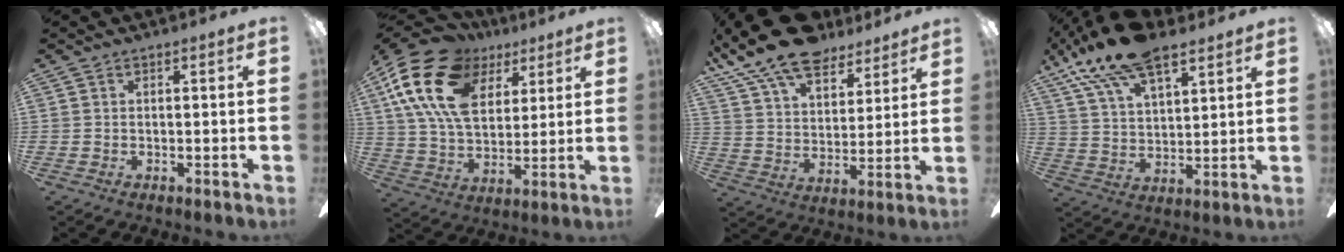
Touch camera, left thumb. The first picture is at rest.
{"total": 21.9, "force": [10.0, 14.2, 13.4], "torque": [-0.276, -0.028, 0.177]}
{"total": 16.4, "force": [12.6, 7.1, 7.8], "torque": [-0.152, -0.070, 0.226]}
{"total": 16.5, "force": [11.6, 6.5, 9.8], "torque": [-0.189, -0.046, 0.206]}